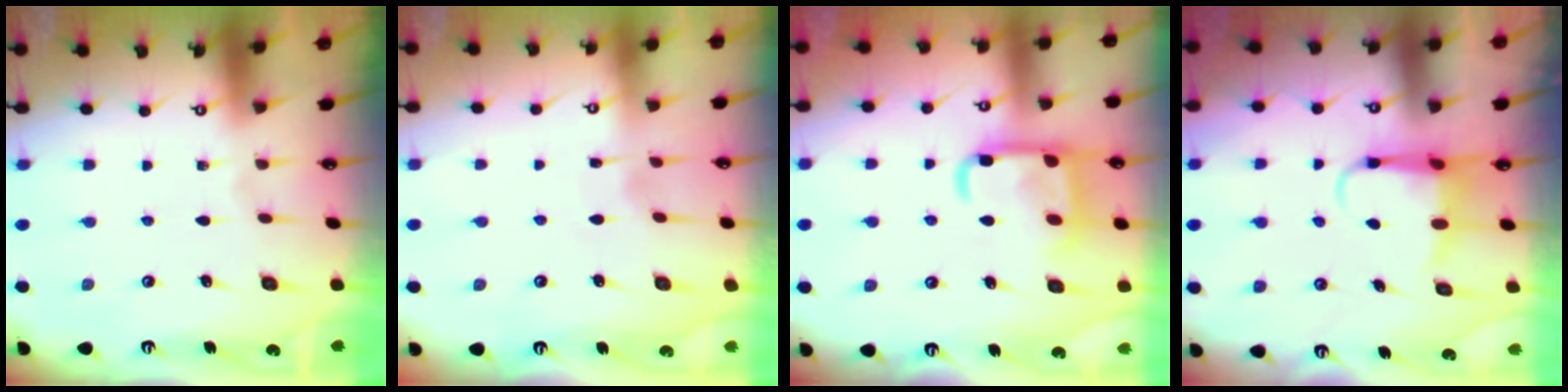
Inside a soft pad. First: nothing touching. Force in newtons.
{"total": 2.4, "press": 2.4, "slide": 0.4}
{"total": 15.4, "press": 15.4, "slide": 1.5}
{"total": 5.0, "press": 5.0, "slide": 0.2}